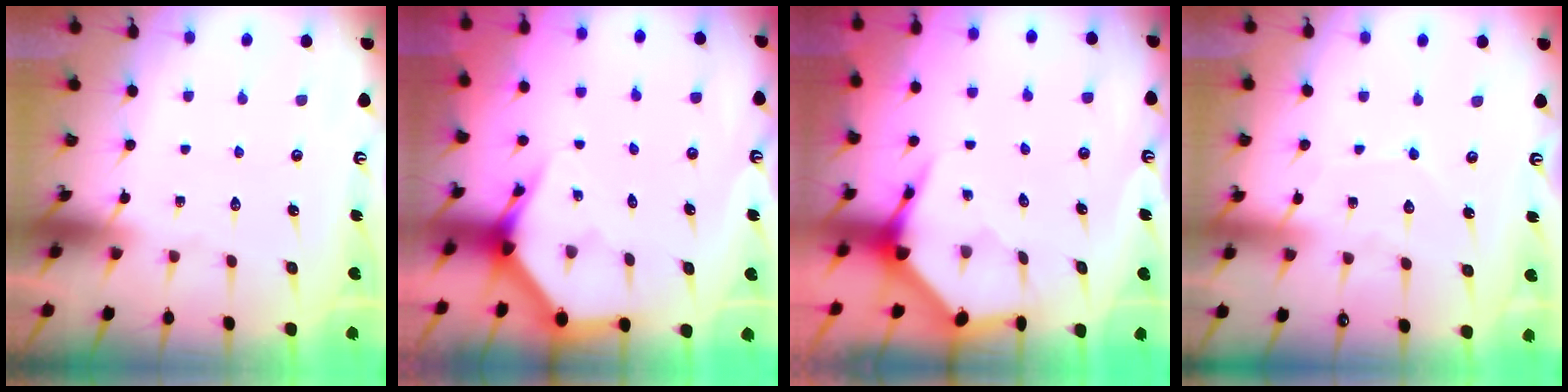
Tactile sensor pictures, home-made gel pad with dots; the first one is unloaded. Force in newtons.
{"total": 3.8, "press": 3.8, "slide": 0.2}
{"total": 4.0, "press": 4.0, "slide": 0.4}
{"total": 3.5, "press": 3.5, "slide": 0.4}